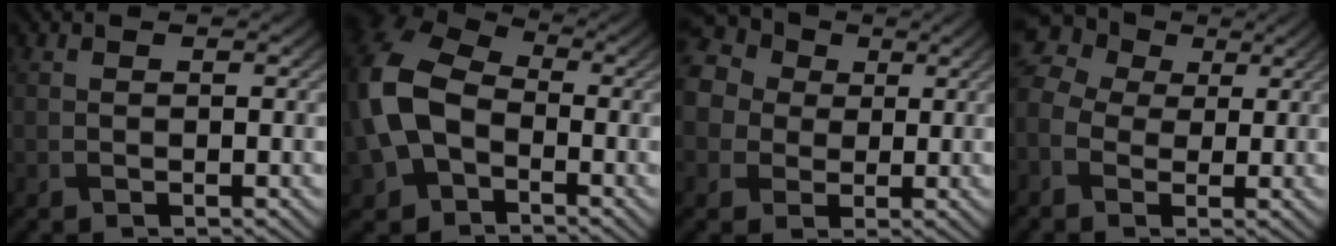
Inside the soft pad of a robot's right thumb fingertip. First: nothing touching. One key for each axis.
{"total": 13.2, "fx": -2.6, "fy": 9.0, "fz": 9.3, "tx": -0.248, "ty": -0.015, "tz": -0.057}
{"total": 12.5, "fx": 3.6, "fy": 10.4, "fz": 5.9, "tx": -0.179, "ty": 0.032, "tz": 0.046}
{"total": 7.7, "fx": 0.6, "fy": 6.3, "fz": 4.4, "tx": -0.128, "ty": 0.013, "tz": 0.001}